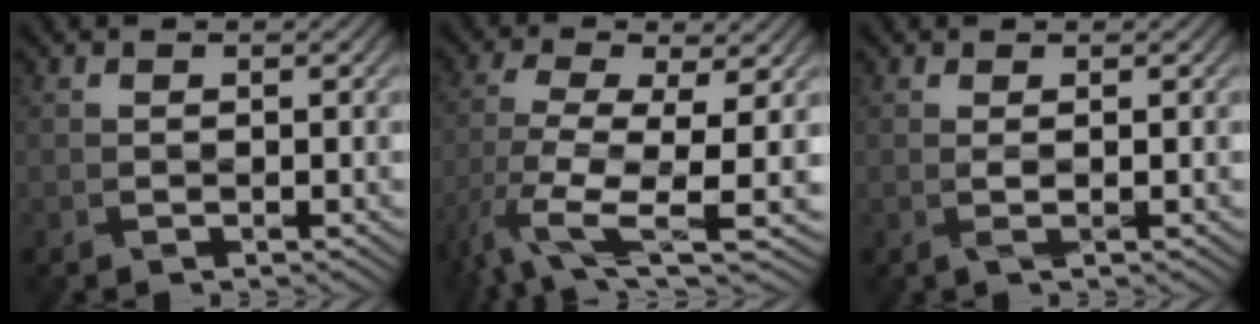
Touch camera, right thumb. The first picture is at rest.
{"total": 10.5, "force": [-3.7, 3.8, 9.1], "torque": [-0.194, -0.020, -0.066]}
{"total": 0.8, "force": [0.2, -0.1, 0.8], "torque": [-0.023, 0.000, 0.002]}